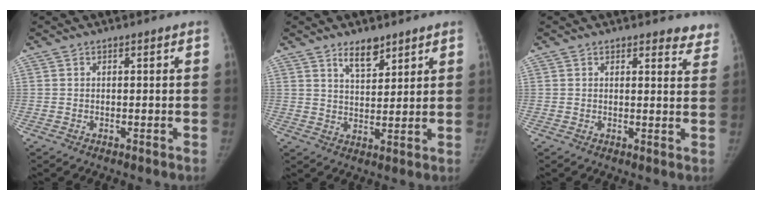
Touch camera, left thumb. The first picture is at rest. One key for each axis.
{"total": 5.4, "fx": 3.9, "fy": 2.3, "fz": 2.8, "tx": -0.028, "ty": -0.032, "tz": 0.069}
{"total": 5.1, "fx": 4.7, "fy": 1.9, "fz": 0.8, "tx": 0.027, "ty": -0.027, "tz": 0.034}